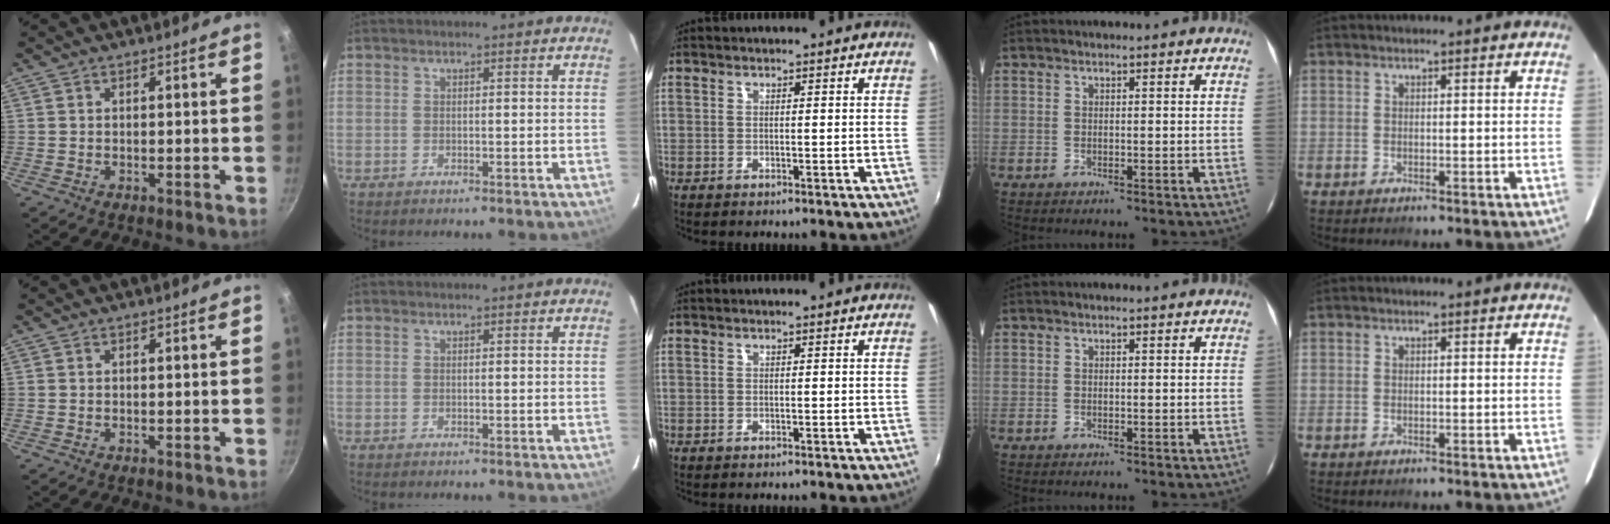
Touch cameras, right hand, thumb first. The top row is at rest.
{}